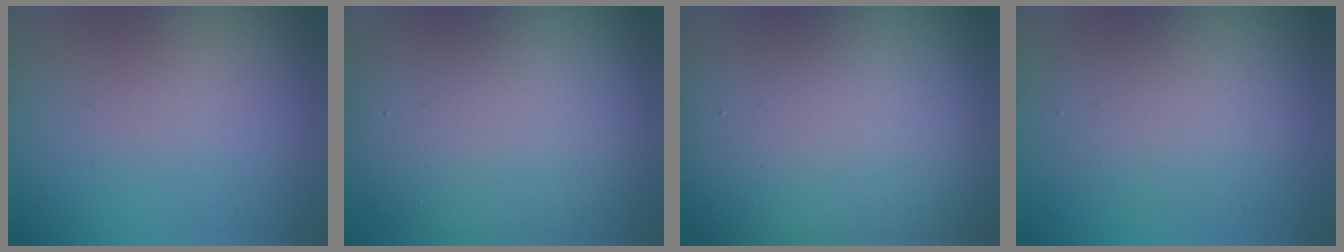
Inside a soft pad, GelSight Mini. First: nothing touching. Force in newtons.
{"total": 11.5, "press": 11.5, "slide": 0.3}
{"total": 21.4, "press": 21.3, "slide": 0.6}
{"total": 4.1, "press": 4.1, "slide": 0.1}